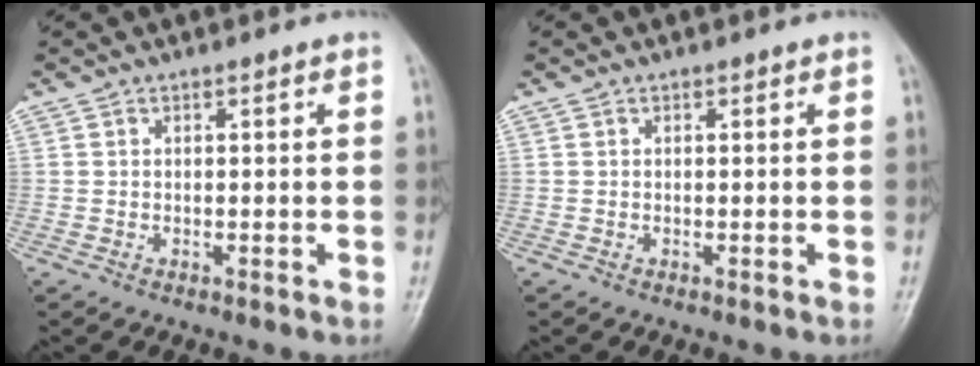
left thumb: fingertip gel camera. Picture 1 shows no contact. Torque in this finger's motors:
{"motor_torque": [-0.03, 0.03, -0.02, 0.01, 0.00]}